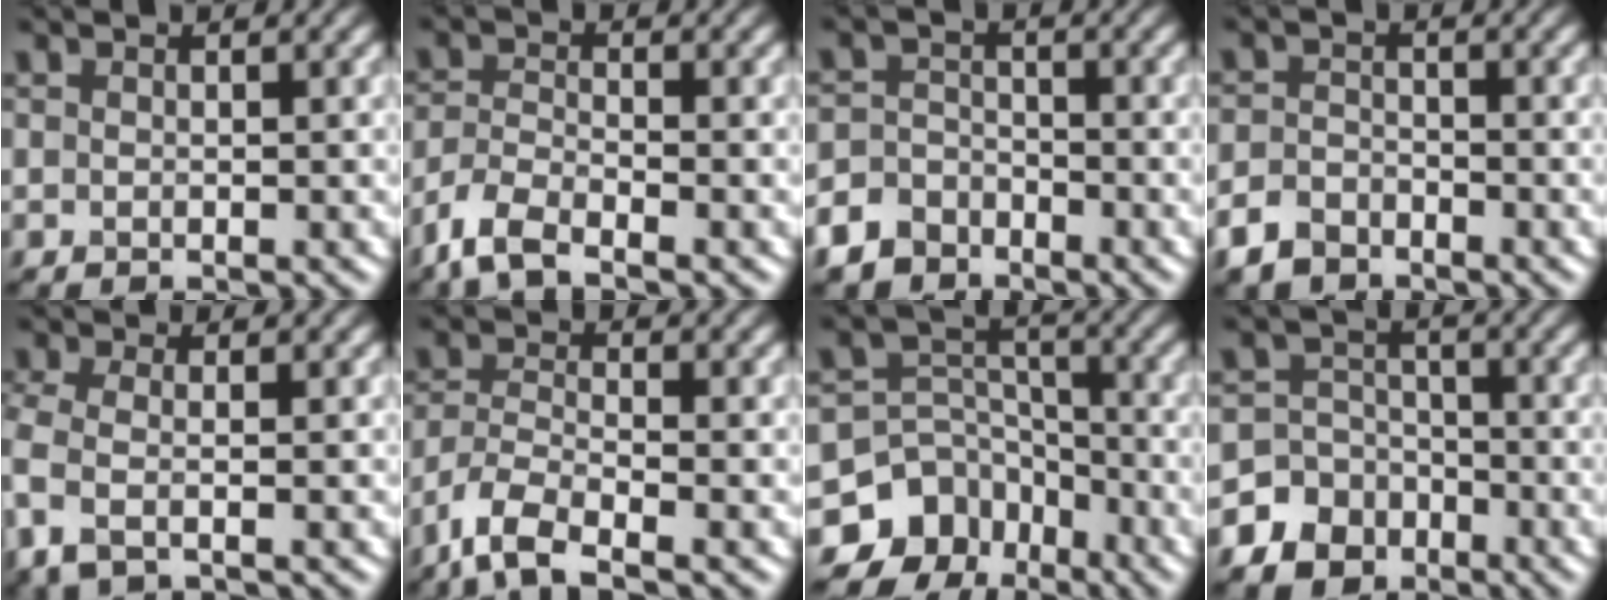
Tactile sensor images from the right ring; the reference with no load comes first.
{"total": 3.9, "force": [-3.0, 1.1, 2.3], "torque": [-0.050, -0.007, -0.072]}
{"total": 5.2, "force": [-4.0, 3.3, 0.9], "torque": [0.003, -0.005, -0.077]}
{"total": 3.1, "force": [-2.3, 1.7, 1.0], "torque": [-0.018, -0.002, -0.056]}
{"total": 2.9, "force": [-0.9, 1.2, 2.4], "torque": [-0.070, -0.007, -0.028]}
{"total": 5.3, "force": [-3.7, 1.6, 3.5], "torque": [-0.073, -0.007, -0.081]}
{"total": 10.2, "force": [-6.8, 7.4, 1.7], "torque": [-0.030, 0.002, -0.124]}
{"total": 8.1, "force": [-4.7, 6.6, 0.9], "torque": [-0.006, -0.015, -0.105]}